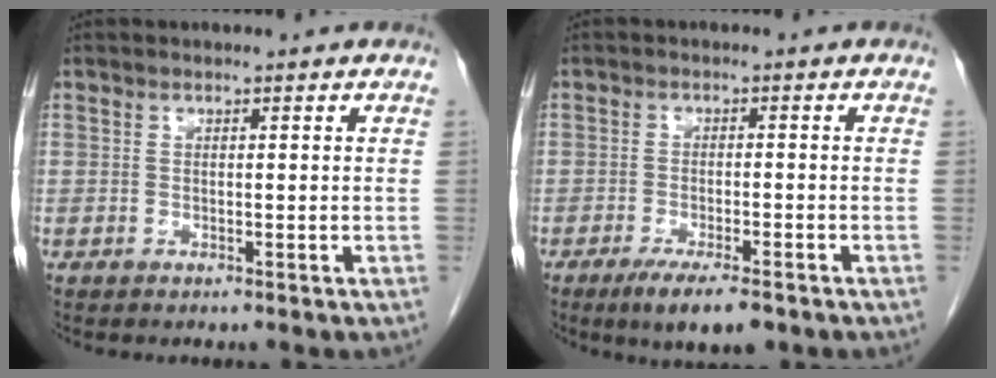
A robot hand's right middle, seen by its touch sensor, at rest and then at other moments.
{"total": 7.0, "force": [-4.7, 1.3, 4.9], "torque": [-0.077, -0.014, -0.072]}